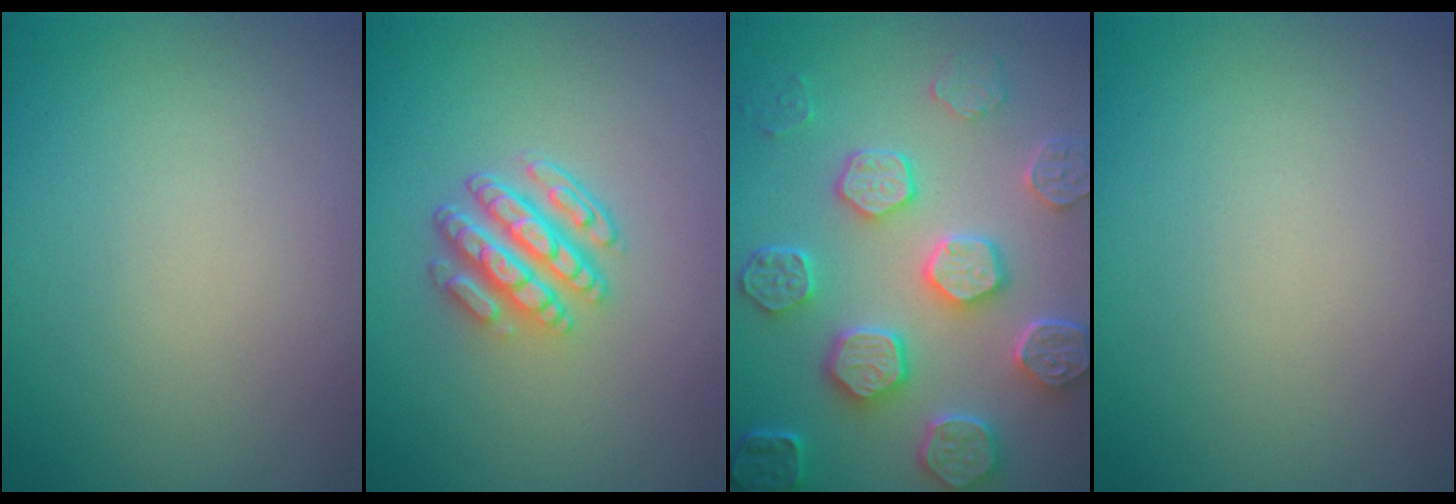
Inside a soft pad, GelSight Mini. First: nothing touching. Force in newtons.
{"total": 4.7, "press": 3.5, "slide": 3.1}
{"total": 7.5, "press": 6.2, "slide": 4.2}
{"total": 0.0}